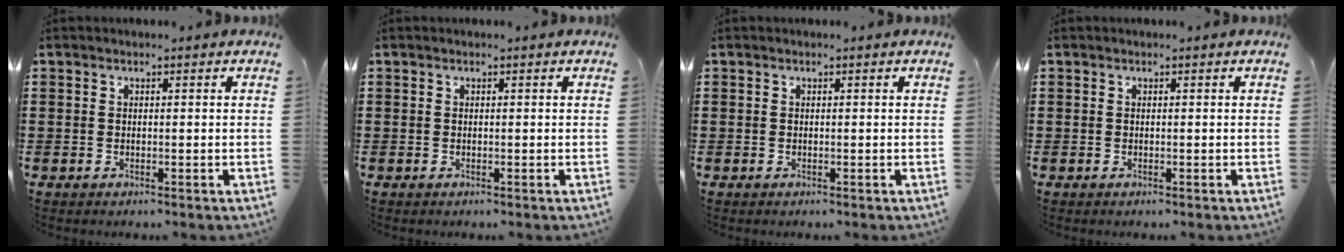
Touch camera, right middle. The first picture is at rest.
{"total": 0.0}
{"total": 0.0}
{"total": 0.0}